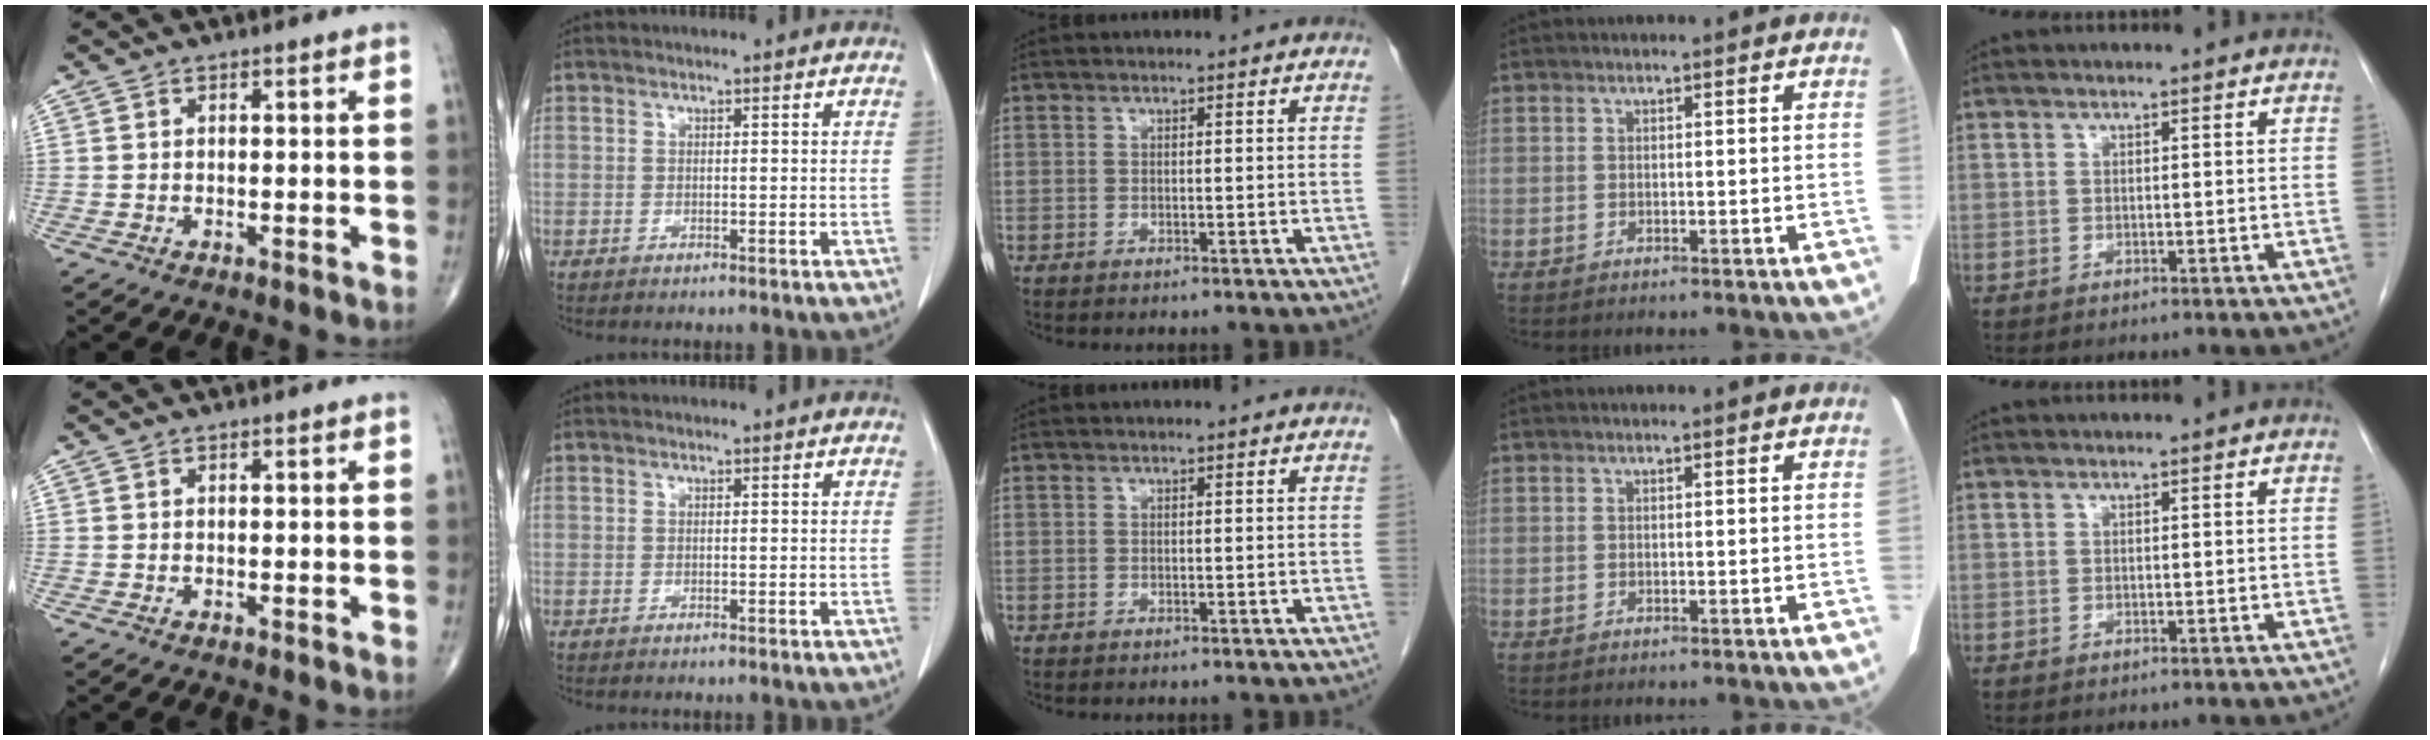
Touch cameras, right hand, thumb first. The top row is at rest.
{}